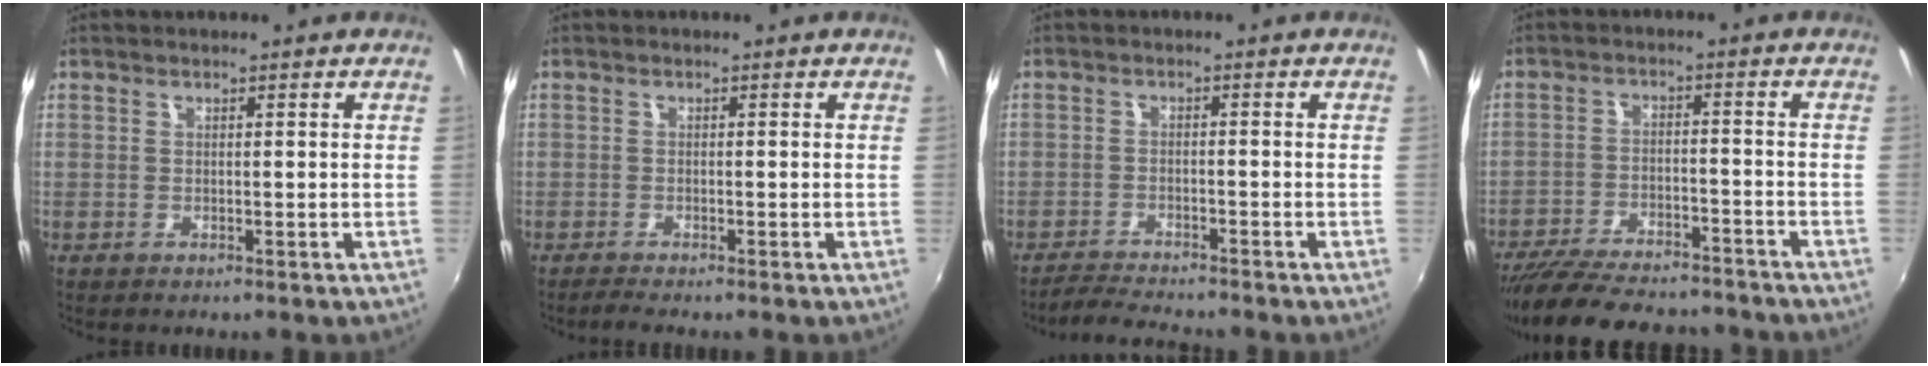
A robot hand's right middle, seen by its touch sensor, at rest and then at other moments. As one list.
[{"total": 1.4, "force": [-1.4, 0.2, 0.3], "torque": [-0.013, -0.004, -0.028]}, {"total": 4.2, "force": [-4.1, 0.2, 0.7], "torque": [-0.037, -0.004, -0.076]}, {"total": 18.6, "force": [-16.2, 5.0, 7.7], "torque": [-0.161, -0.018, -0.235]}]